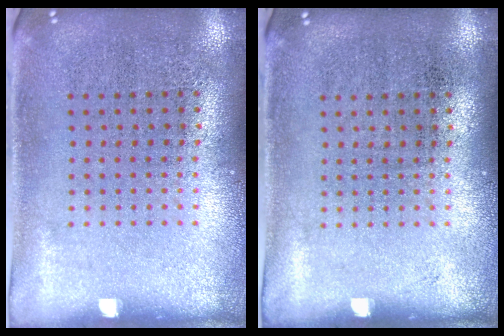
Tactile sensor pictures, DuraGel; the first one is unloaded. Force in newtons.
{"total": 0.0}